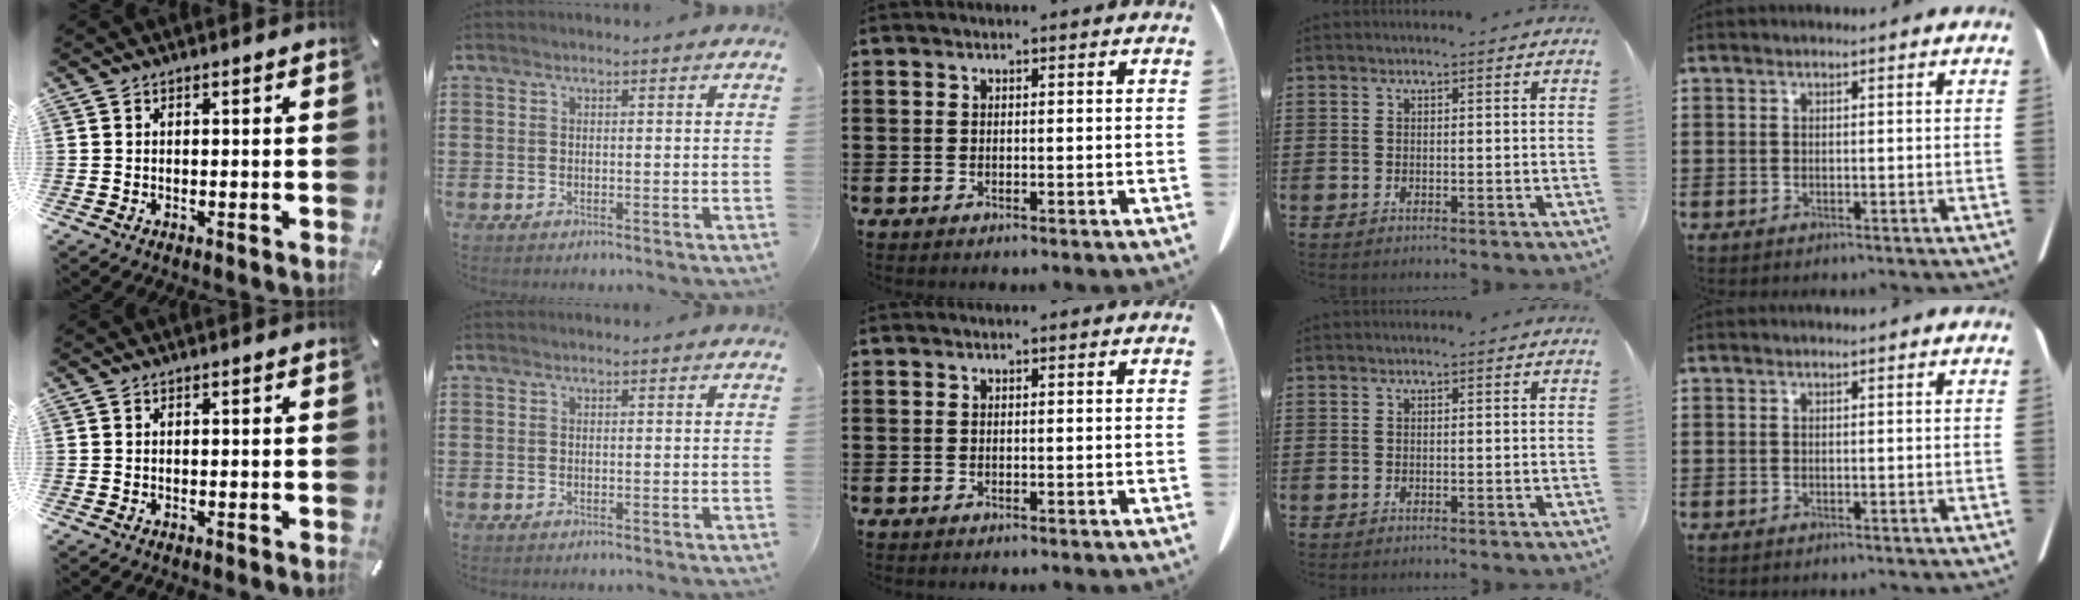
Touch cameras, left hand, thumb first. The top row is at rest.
{}